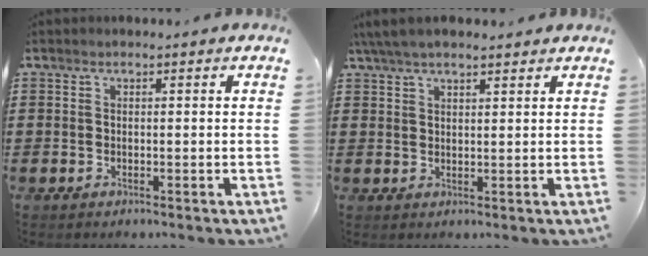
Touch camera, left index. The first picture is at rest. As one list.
[{"total": 3.9, "force": [3.1, 1.0, 2.3], "torque": [-0.052, 0.002, 0.058]}]